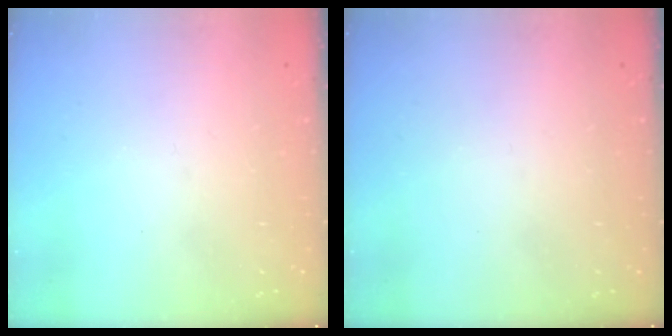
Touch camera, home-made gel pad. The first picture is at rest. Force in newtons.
{"total": 0.0}